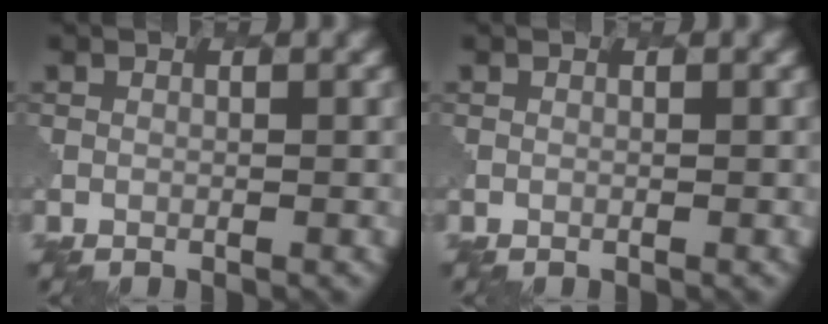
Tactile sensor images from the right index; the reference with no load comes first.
{"total": 0.0}